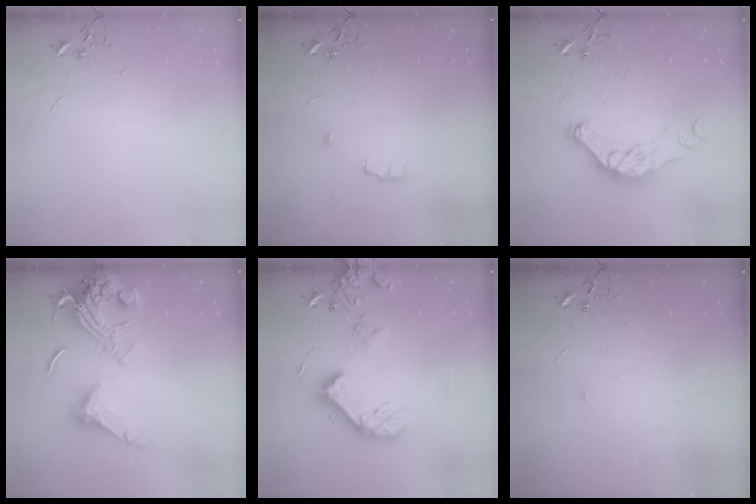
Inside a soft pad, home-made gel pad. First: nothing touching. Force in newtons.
{"total": 6.0, "press": 6.0, "slide": 0.9}
{"total": 15.1, "press": 15.0, "slide": 1.8}
{"total": 17.3, "press": 17.2, "slide": 1.8}
{"total": 16.4, "press": 16.2, "slide": 2.4}
{"total": 3.6, "press": 3.5, "slide": 0.6}